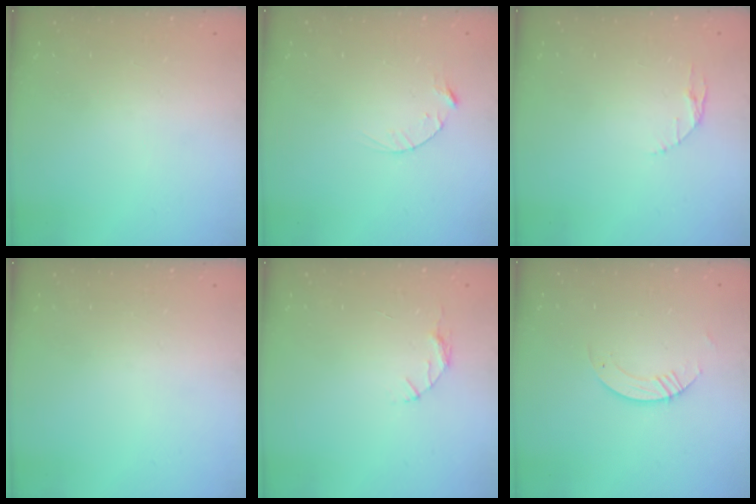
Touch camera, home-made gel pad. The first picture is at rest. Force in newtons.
{"total": 2.8, "press": 2.8, "slide": 0.4}
{"total": 2.9, "press": 2.9, "slide": 0.4}
{"total": 0.0}
{"total": 3.2, "press": 3.2, "slide": 0.4}
{"total": 3.2, "press": 3.2, "slide": 0.3}